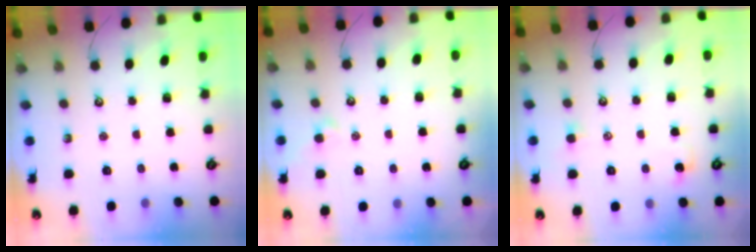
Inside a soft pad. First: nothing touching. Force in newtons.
{"total": 0.7, "press": 0.5, "slide": 0.5}
{"total": 0.9, "press": 0.7, "slide": 0.6}